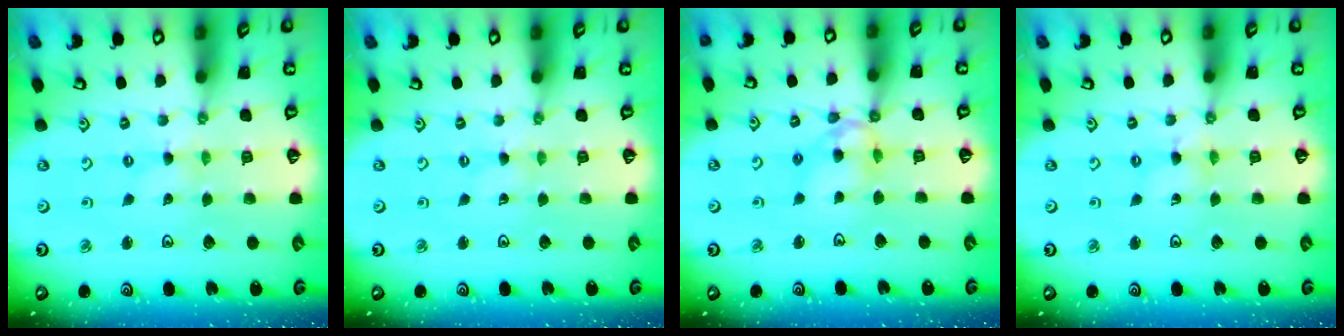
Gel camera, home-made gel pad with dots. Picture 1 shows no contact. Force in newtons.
{"total": 0.0}
{"total": 10.5, "press": 10.5, "slide": 1.0}
{"total": 0.9, "press": 0.9, "slide": 0.2}